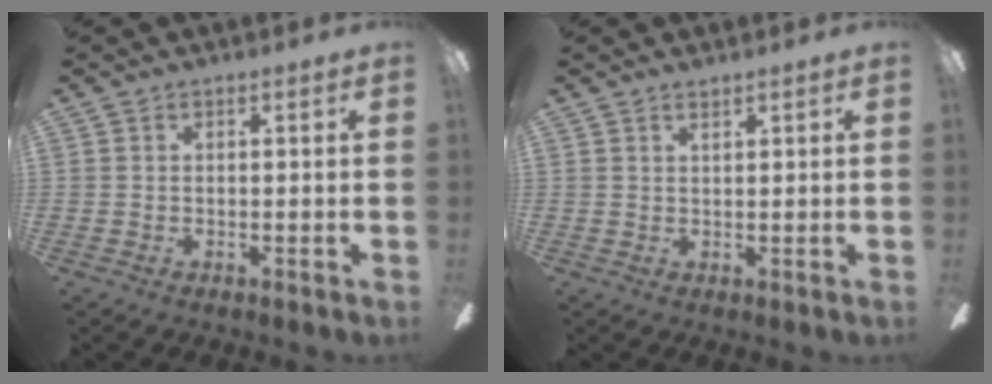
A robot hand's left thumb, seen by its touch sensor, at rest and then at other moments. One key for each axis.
{"total": 1.1, "fx": 1.0, "fy": 0.1, "fz": 0.3, "tx": -0.009, "ty": -0.001, "tz": 0.019}